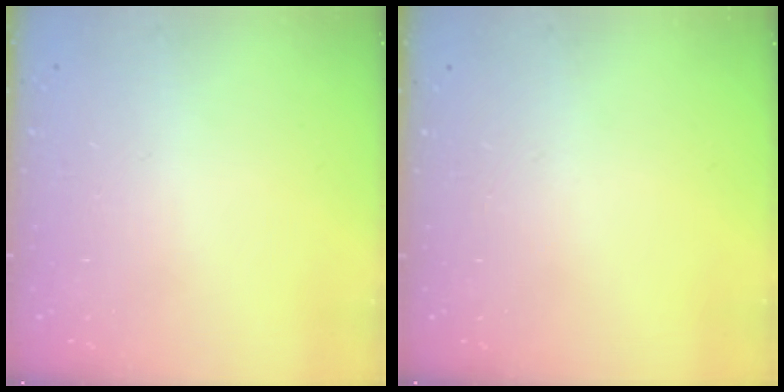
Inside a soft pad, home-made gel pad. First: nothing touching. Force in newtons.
{"total": 0.0}